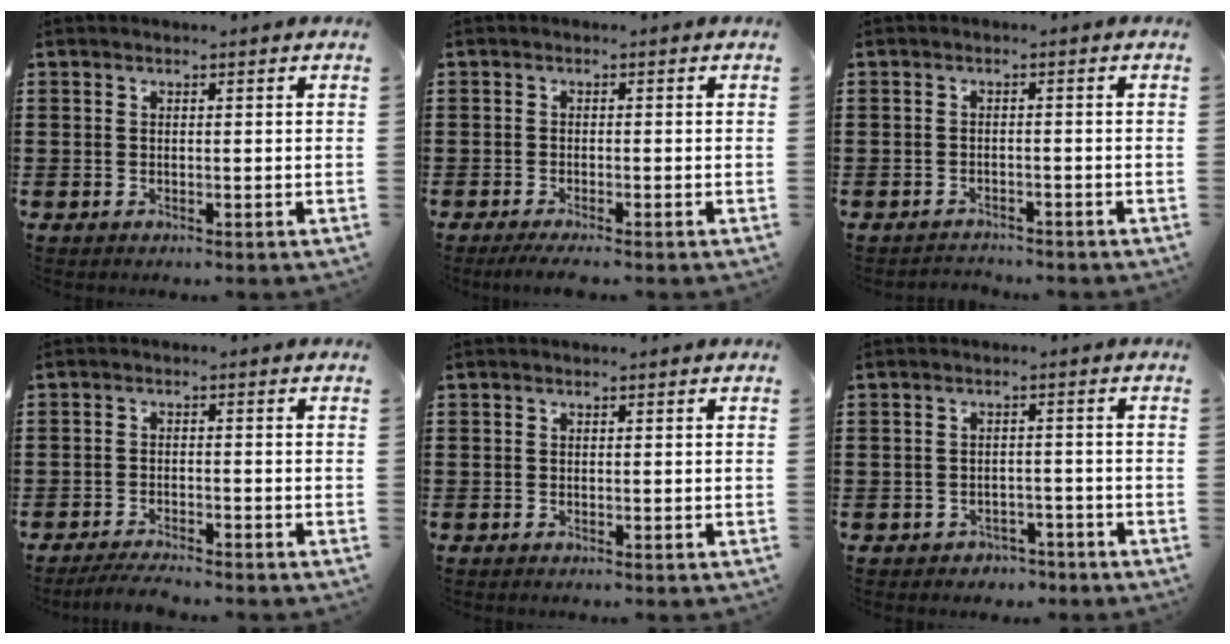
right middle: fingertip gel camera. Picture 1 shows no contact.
{"total": 1.4, "force": [-1.1, 0.0, 0.9], "torque": [-0.014, 0.000, -0.020]}
{"total": 1.4, "force": [-1.4, 0.2, 0.0], "torque": [-0.005, 0.001, -0.030]}
{"total": 3.1, "force": [-2.8, 0.1, 1.1], "torque": [-0.027, -0.003, -0.057]}
{"total": 0.0}
{"total": 2.0, "force": [-1.9, 0.6, -0.2], "torque": [-0.006, 0.003, -0.043]}